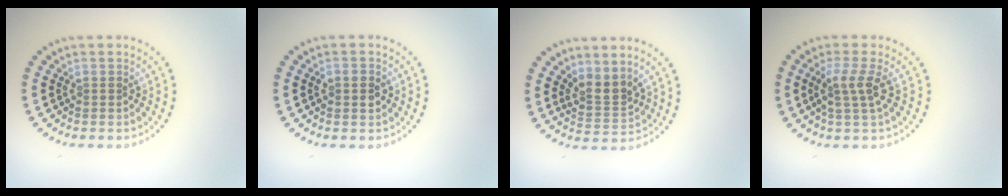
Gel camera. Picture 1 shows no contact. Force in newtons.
{"total": 1.8, "press": 1.8, "slide": 0.2}
{"total": 2.6, "press": 2.0, "slide": 1.7}
{"total": 2.5, "press": 2.0, "slide": 1.6}